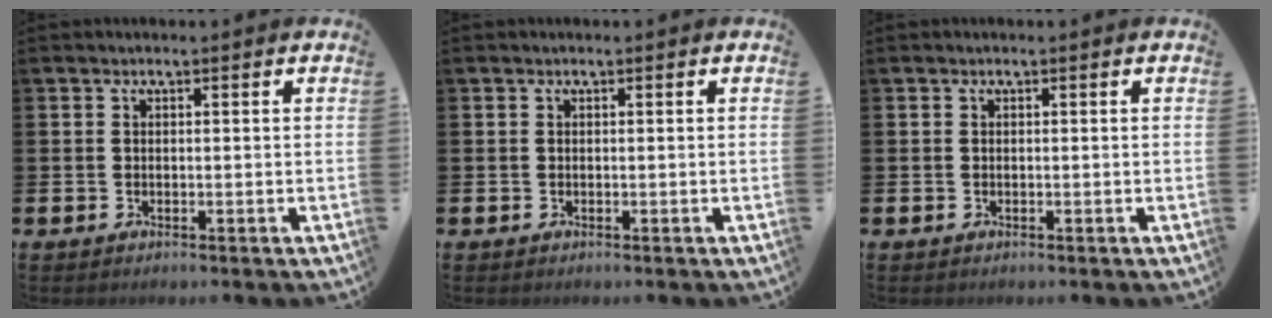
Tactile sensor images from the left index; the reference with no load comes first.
{"total": 0.0}
{"total": 0.0}